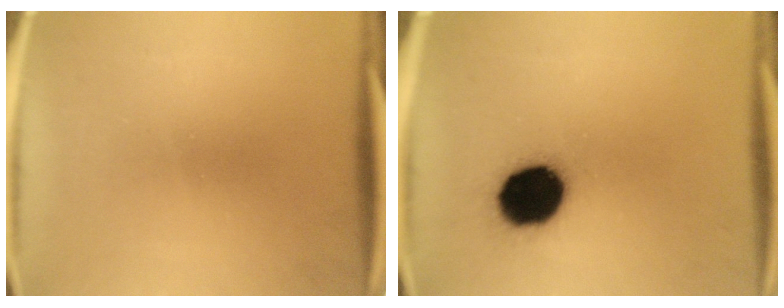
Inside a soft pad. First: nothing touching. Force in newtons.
{"total": 15.8}